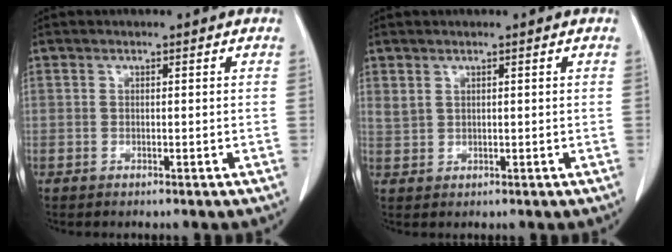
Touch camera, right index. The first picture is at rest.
{"total": 1.5, "force": [1.1, 0.7, 0.7], "torque": [-0.016, 0.006, 0.028]}